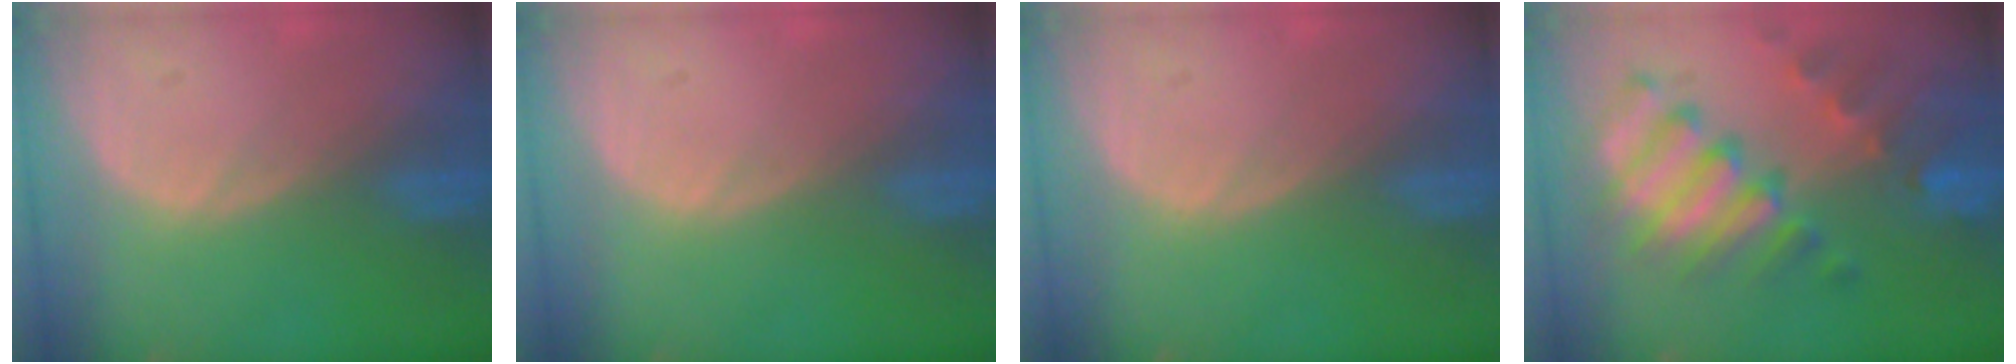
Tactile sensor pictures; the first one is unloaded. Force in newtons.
{"total": 0.0}
{"total": 0.0}
{"total": 11.0, "press": 9.4, "slide": 5.7}